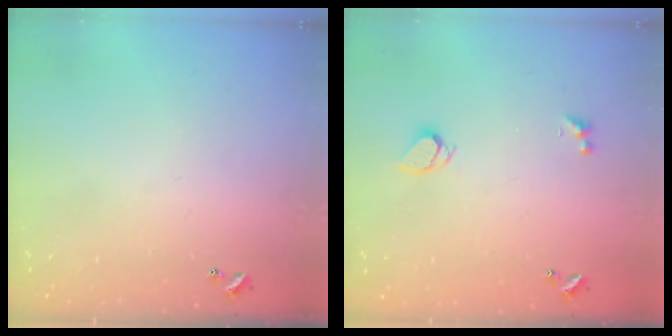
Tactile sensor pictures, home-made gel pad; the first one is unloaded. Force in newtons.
{"total": 1.9, "press": 1.8, "slide": 0.4}